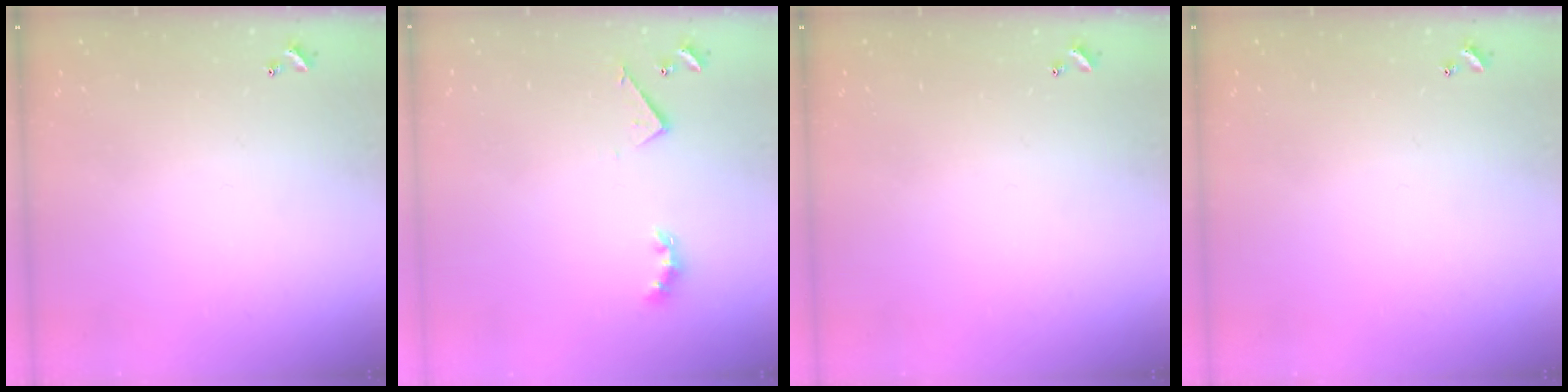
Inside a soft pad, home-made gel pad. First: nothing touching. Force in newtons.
{"total": 3.5, "press": 3.4, "slide": 0.7}
{"total": 0.0}
{"total": 0.0}